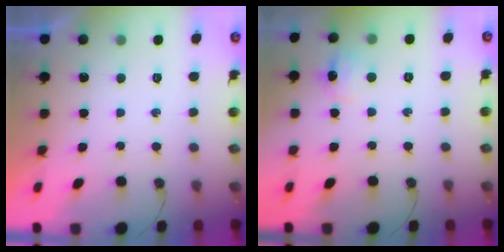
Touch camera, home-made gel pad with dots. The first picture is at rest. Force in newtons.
{"total": 7.8, "press": 7.8, "slide": 0.7}